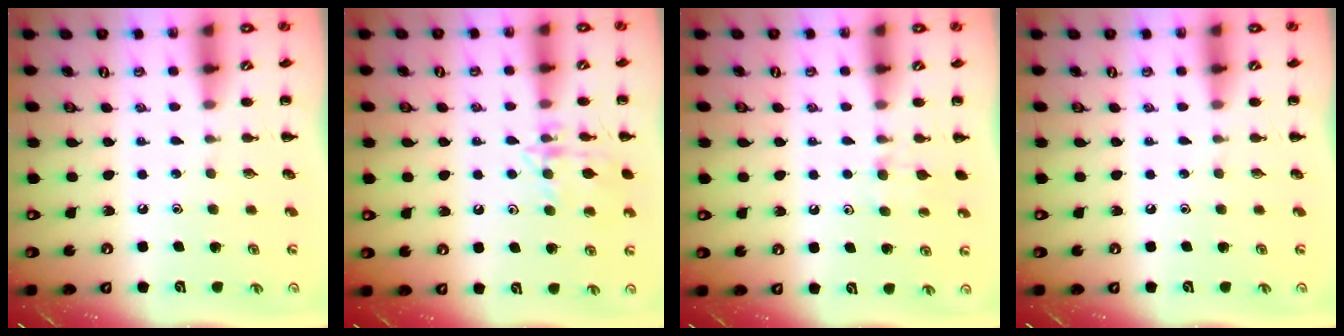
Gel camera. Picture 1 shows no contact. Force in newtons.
{"total": 12.8, "press": 12.8, "slide": 0.6}
{"total": 7.2, "press": 6.9, "slide": 1.9}
{"total": 0.0}